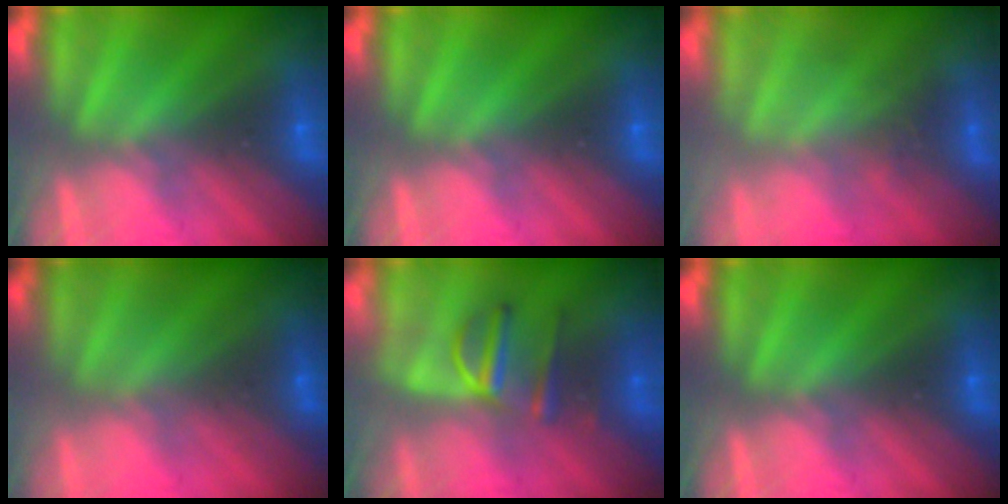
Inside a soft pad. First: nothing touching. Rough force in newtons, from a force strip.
{"total": 0.0}
{"total": 3.0}
{"total": 1.4}
{"total": 2.9}
{"total": 0.0}